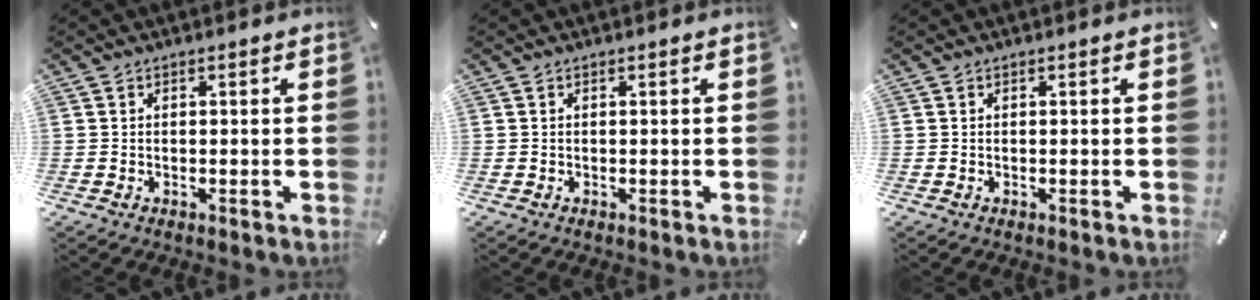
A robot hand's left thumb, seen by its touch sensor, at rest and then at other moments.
{"total": 0.0}
{"total": 0.0}